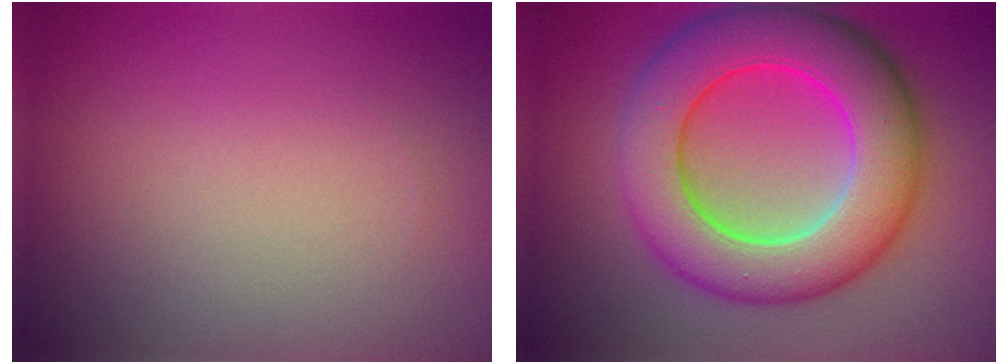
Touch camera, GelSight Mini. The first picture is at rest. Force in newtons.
{"total": 10.8, "press": 10.7, "slide": 0.4}